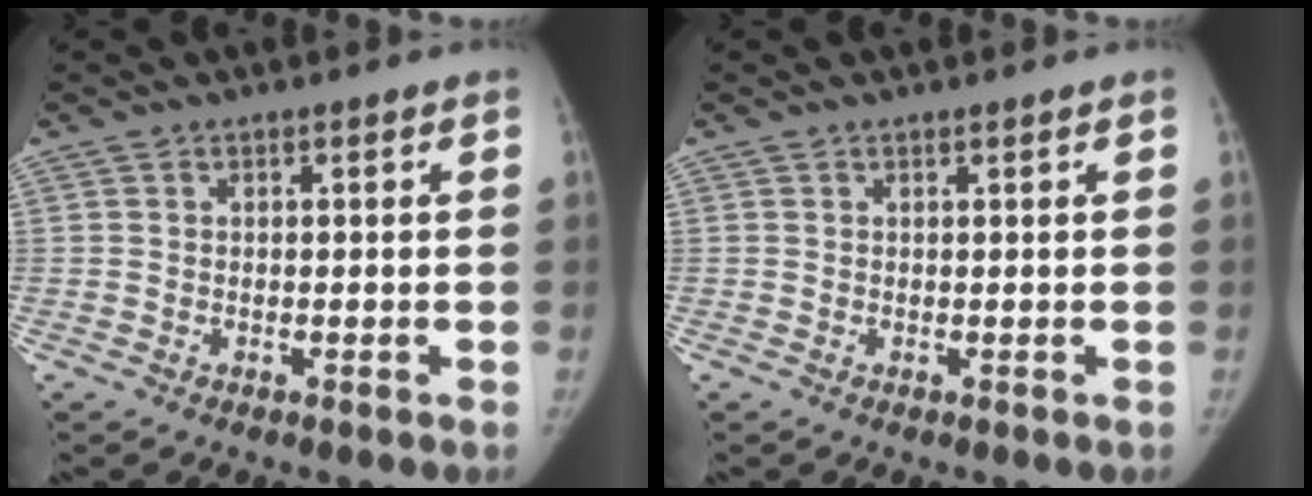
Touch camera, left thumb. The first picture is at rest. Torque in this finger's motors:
{"motor_torque": [0.59, 0.52, 0.00, 0.41, 0.02]}